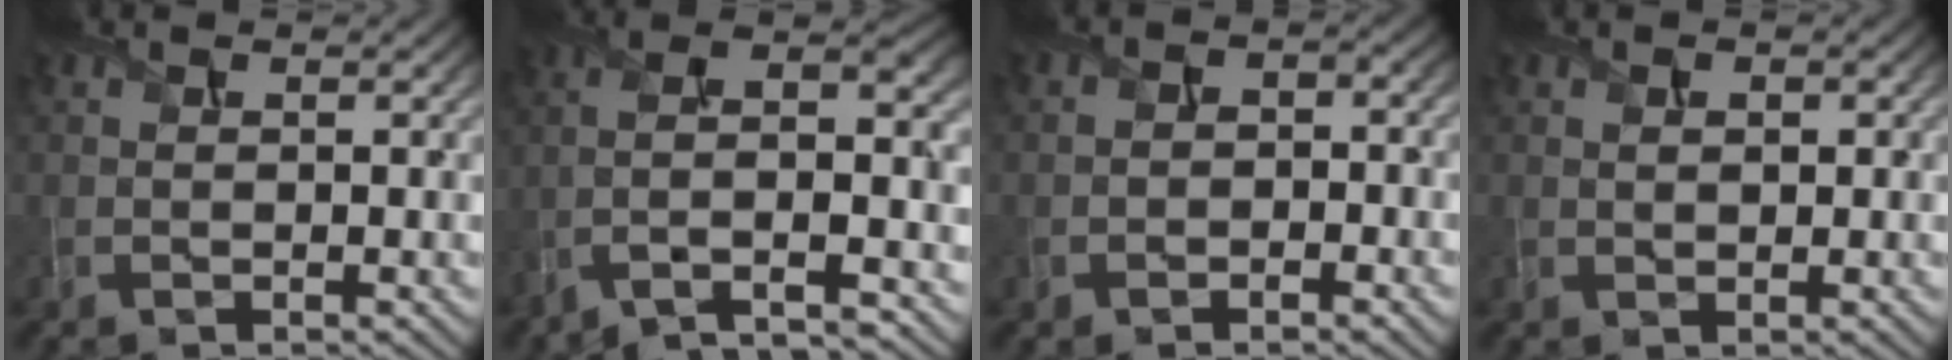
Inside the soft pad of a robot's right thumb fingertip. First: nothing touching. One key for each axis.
{"total": 13.7, "fx": -7.2, "fy": 4.7, "fz": 10.6, "tx": -0.212, "ty": 0.004, "tz": -0.122}
{"total": 2.6, "fx": -1.4, "fy": 1.5, "fz": 1.6, "tx": -0.016, "ty": 0.004, "tz": -0.027}
{"total": 1.3, "fx": 0.3, "fy": 0.8, "fz": 1.0, "tx": -0.013, "ty": -0.005, "tz": 0.007}